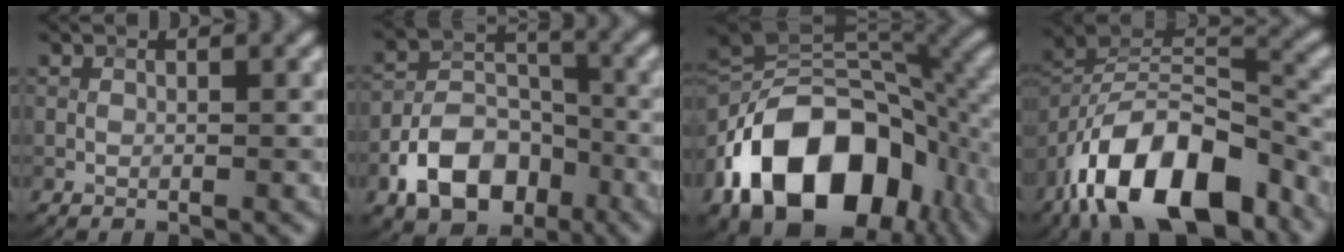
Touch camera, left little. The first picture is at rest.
{"total": 7.8, "force": [-4.2, 4.9, 4.3], "torque": [-0.070, -0.001, -0.078]}
{"total": 16.3, "force": [-7.5, 9.9, 10.6], "torque": [-0.183, -0.002, -0.135]}
{"total": 14.5, "force": [-9.3, 5.9, 9.5], "torque": [-0.161, 0.014, -0.172]}